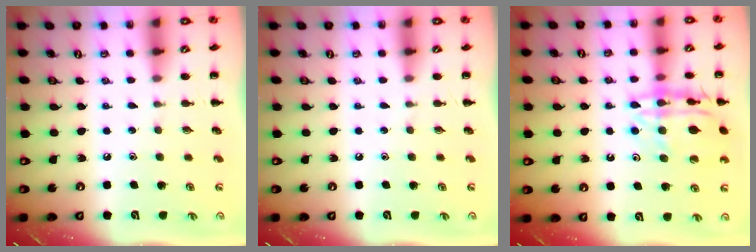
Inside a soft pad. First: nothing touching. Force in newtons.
{"total": 0.0}
{"total": 16.6, "press": 16.5, "slide": 1.9}